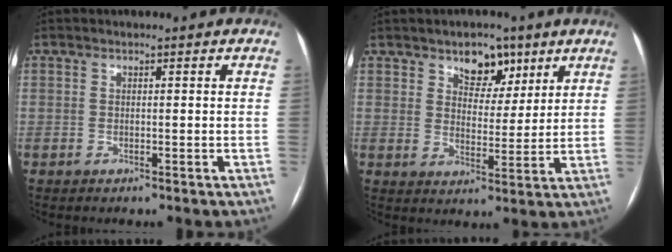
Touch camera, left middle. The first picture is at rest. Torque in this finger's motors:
{"motor_torque": [0.19, -0.07, 0.08, 0.01]}